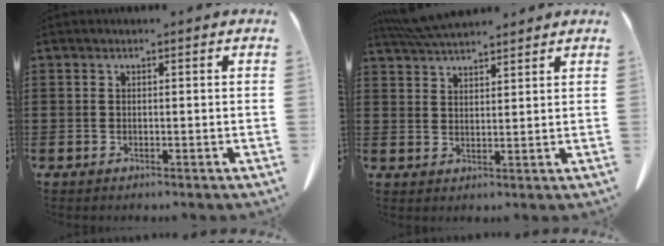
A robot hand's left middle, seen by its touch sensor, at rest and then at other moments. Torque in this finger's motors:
{"motor_torque": [0.59, 0.54, 0.40, 0.05]}